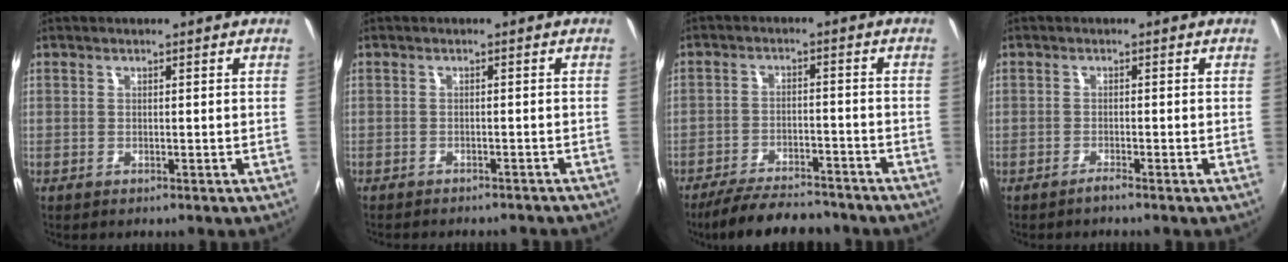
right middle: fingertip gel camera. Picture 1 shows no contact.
{"total": 6.2, "force": [-5.6, 1.7, 2.2], "torque": [-0.051, -0.012, -0.075]}
{"total": 13.0, "force": [-11.3, 3.6, 5.4], "torque": [-0.125, -0.008, -0.173]}
{"total": 1.0, "force": [-1.0, -0.2, 0.3], "torque": [-0.008, -0.003, -0.021]}